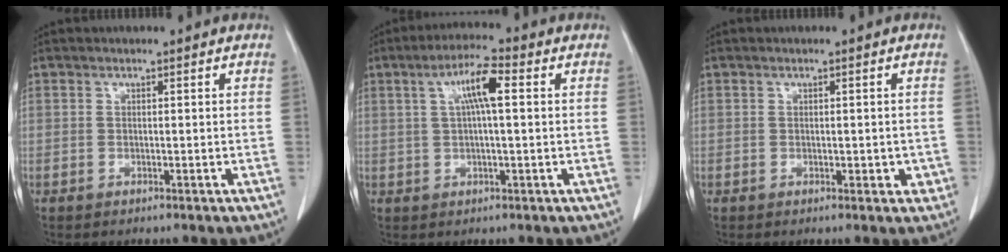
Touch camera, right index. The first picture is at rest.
{"total": 6.4, "force": [1.6, 0.8, 6.2], "torque": [-0.116, 0.017, 0.028]}
{"total": 2.1, "force": [-0.4, 1.3, 1.7], "torque": [-0.013, 0.003, 0.001]}